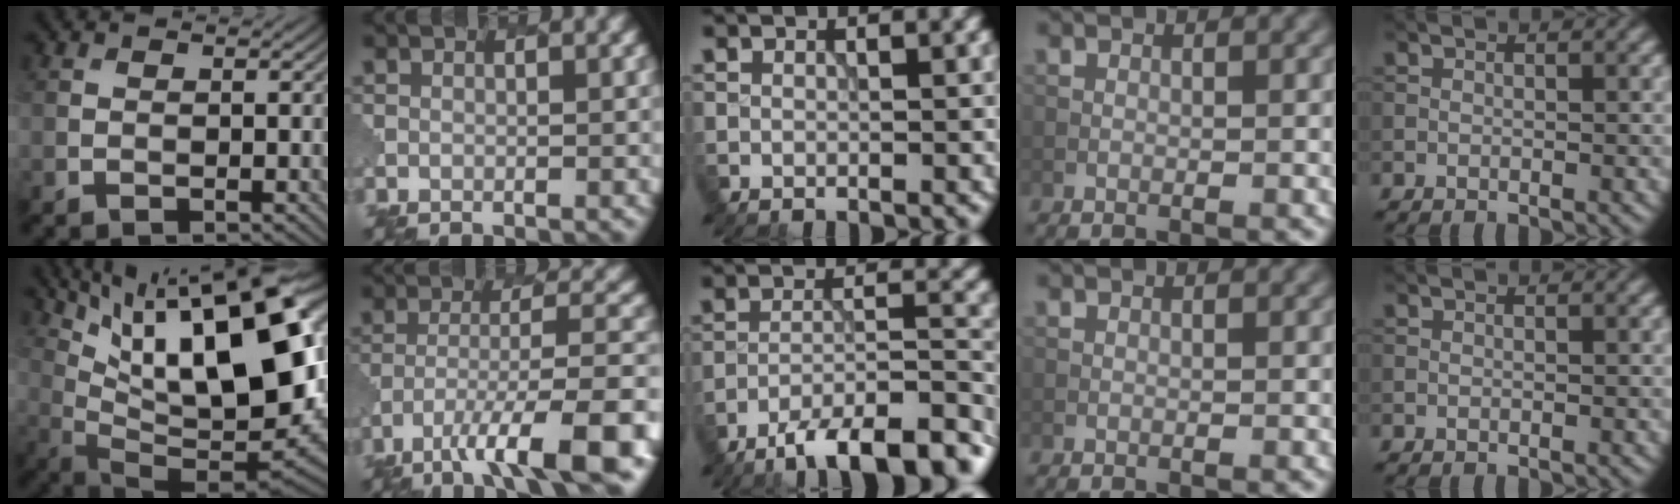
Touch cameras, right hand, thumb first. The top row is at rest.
{"thumb": {"total": 20.7, "force": [9.3, 6.7, 17.3], "torque": [-0.276, 0.027, 0.161]}, "index": {"total": 10.4, "force": [-6.0, 2.4, 8.2], "torque": [-0.137, 0.002, -0.098]}, "middle": {"total": 11.7, "force": [-9.3, 3.0, 6.4], "torque": [-0.089, -0.001, -0.136]}}